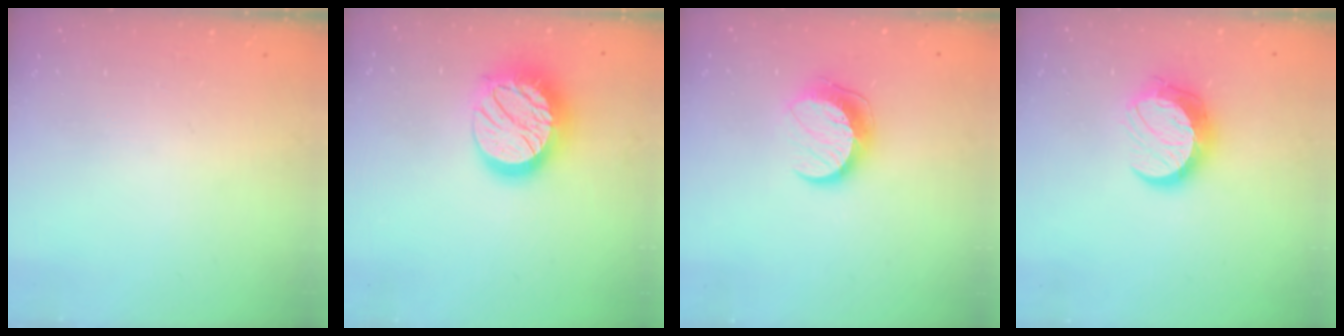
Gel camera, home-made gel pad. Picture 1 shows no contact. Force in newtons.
{"total": 18.0, "press": 18.0, "slide": 0.9}
{"total": 10.1, "press": 10.1, "slide": 0.5}
{"total": 11.0, "press": 11.0, "slide": 0.8}